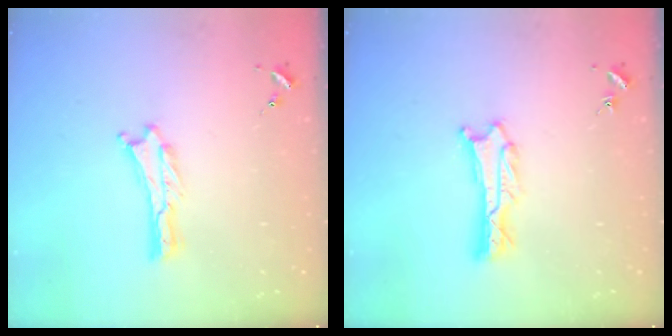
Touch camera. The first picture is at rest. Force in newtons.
{"total": 1.2, "press": 1.2, "slide": 0.1}